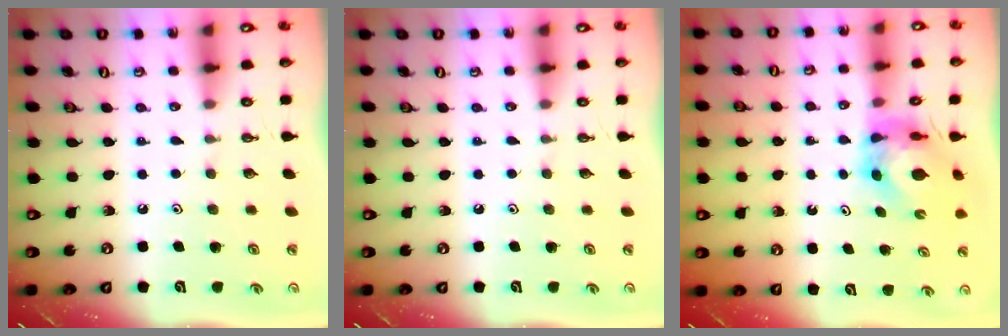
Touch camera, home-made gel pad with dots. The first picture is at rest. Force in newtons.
{"total": 0.0}
{"total": 5.6, "press": 5.6, "slide": 0.4}